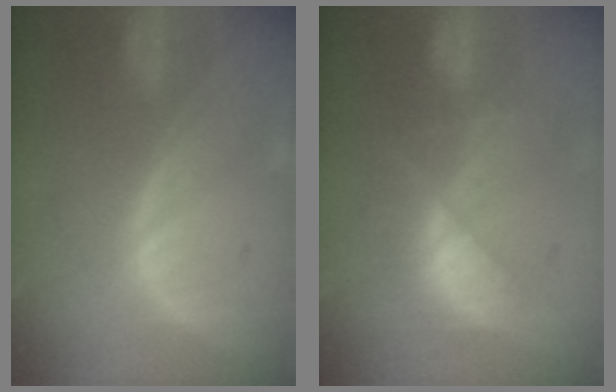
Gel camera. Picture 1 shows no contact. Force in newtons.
{"total": 7.1, "press": 6.9, "slide": 1.3}